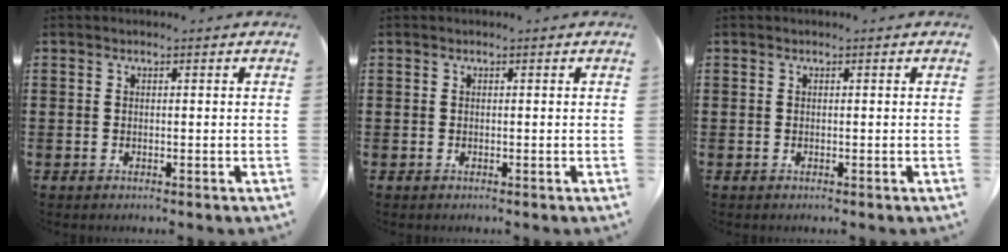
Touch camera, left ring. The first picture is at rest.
{"total": 0.0}
{"total": 0.0}